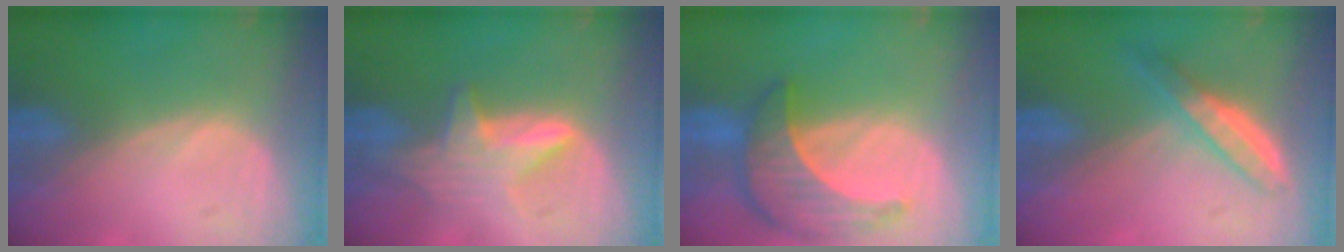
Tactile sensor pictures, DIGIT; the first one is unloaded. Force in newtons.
{"total": 5.8, "press": 5.8, "slide": 0.9}
{"total": 8.7, "press": 7.9, "slide": 3.7}
{"total": 5.1, "press": 4.6, "slide": 2.2}